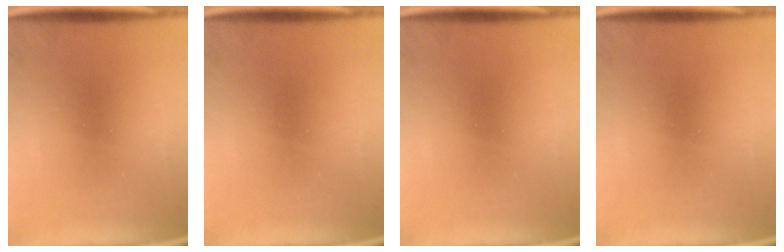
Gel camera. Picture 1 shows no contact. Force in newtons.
{"total": 0.0}
{"total": 0.0}
{"total": 0.0}